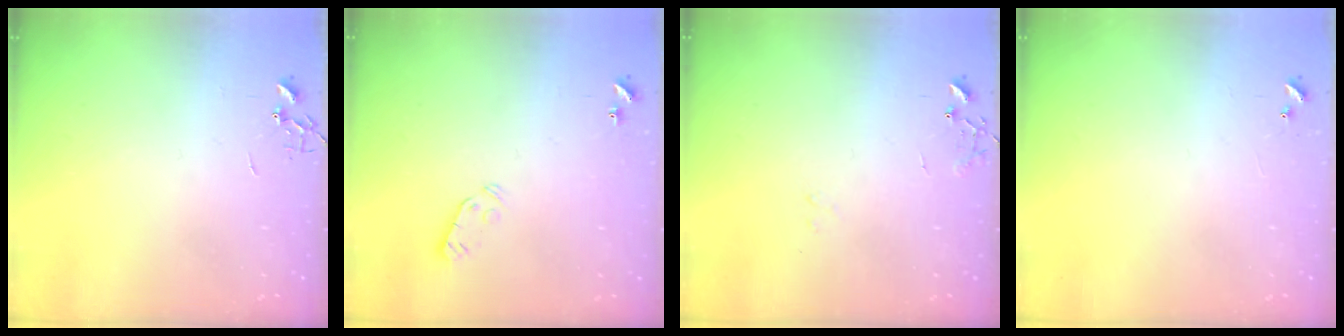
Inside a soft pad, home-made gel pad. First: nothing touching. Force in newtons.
{"total": 3.5, "press": 3.5, "slide": 0.4}
{"total": 8.0, "press": 8.0, "slide": 0.9}
{"total": 4.1, "press": 4.1, "slide": 0.5}